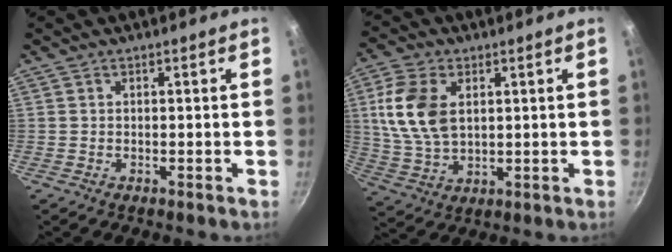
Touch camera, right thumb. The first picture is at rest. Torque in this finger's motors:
{"motor_torque": [0.17, 0.25, 1.14, 0.23, 0.33]}